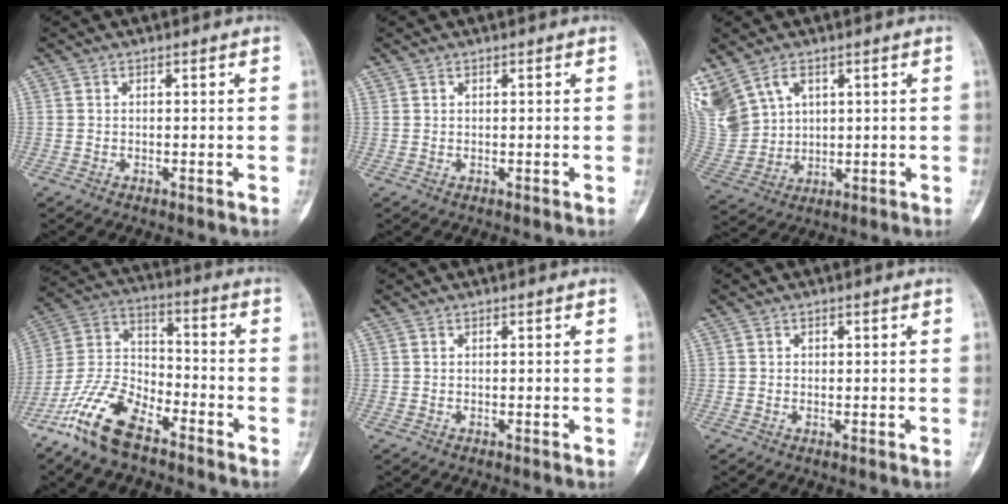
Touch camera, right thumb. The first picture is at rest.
{"total": 0.0}
{"total": 15.8, "force": [7.1, 11.1, 8.7], "torque": [-0.218, 0.002, 0.168]}
{"total": 14.3, "force": [-9.7, 6.1, 8.5], "torque": [-0.169, 0.055, -0.198]}
{"total": 0.0}
{"total": 0.6, "force": [0.1, 0.5, 0.3], "torque": [0.001, 0.001, 0.001]}